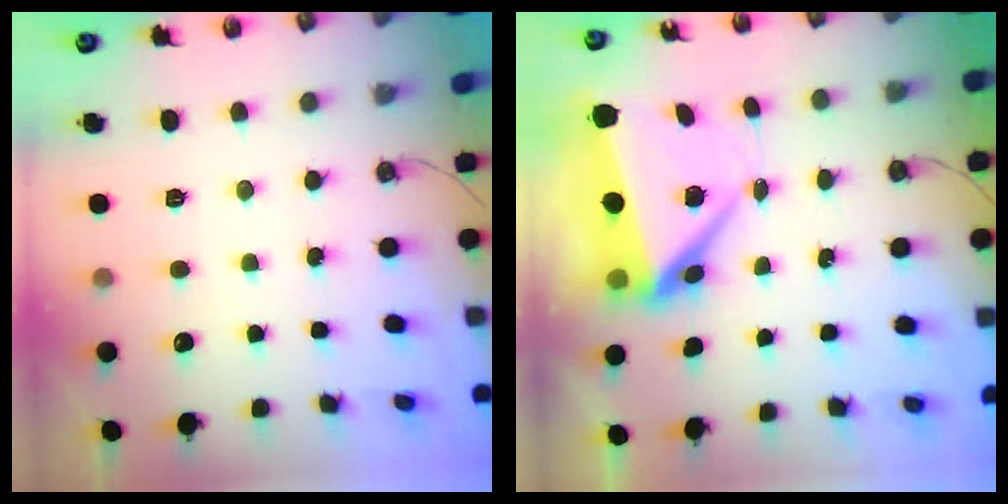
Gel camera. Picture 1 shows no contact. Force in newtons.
{"total": 12.6, "press": 9.1, "slide": 8.7}